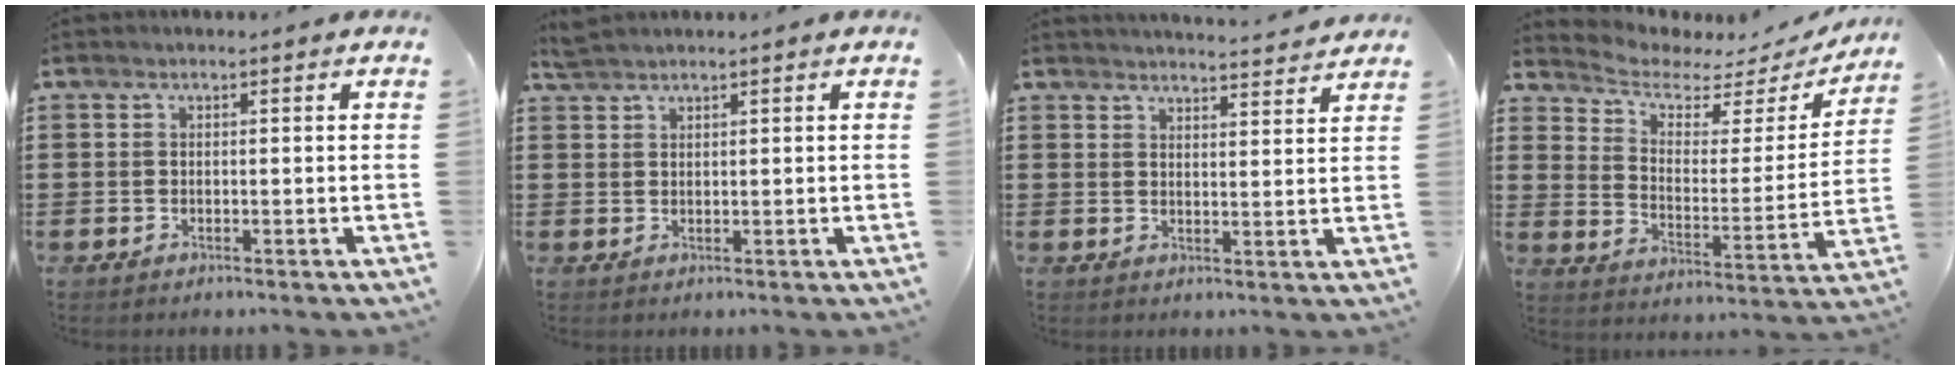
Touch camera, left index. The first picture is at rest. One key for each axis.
{"total": 1.9, "fx": 1.8, "fy": 0.1, "fz": 0.5, "tx": -0.013, "ty": 0.001, "tz": 0.036}
{"total": 3.4, "fx": 3.3, "fy": -0.3, "fz": 0.1, "tx": -0.004, "ty": -0.024, "tz": 0.058}
{"total": 4.3, "fx": 3.5, "fy": 1.9, "fz": 1.8, "tx": -0.059, "ty": -0.024, "tz": 0.053}